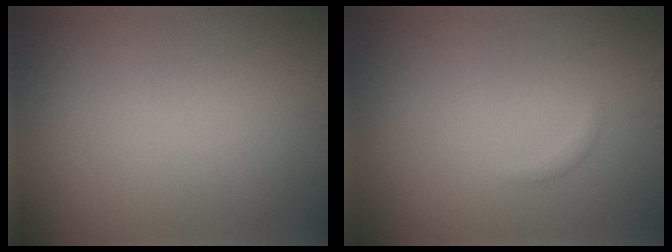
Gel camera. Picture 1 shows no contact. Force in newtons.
{"total": 0.6, "press": 0.5, "slide": 0.1}